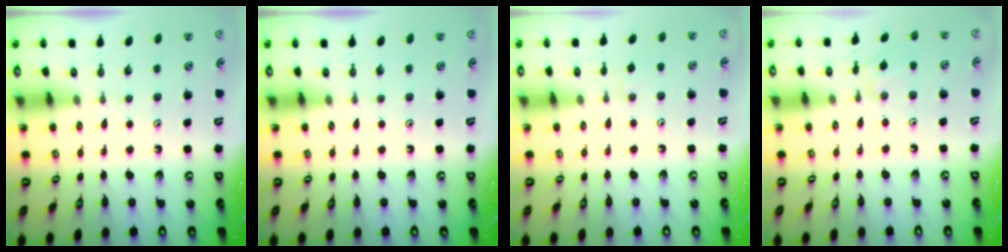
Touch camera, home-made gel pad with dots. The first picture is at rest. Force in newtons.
{"total": 0.0}
{"total": 3.2, "press": 3.2, "slide": 0.5}
{"total": 4.8, "press": 4.7, "slide": 0.7}